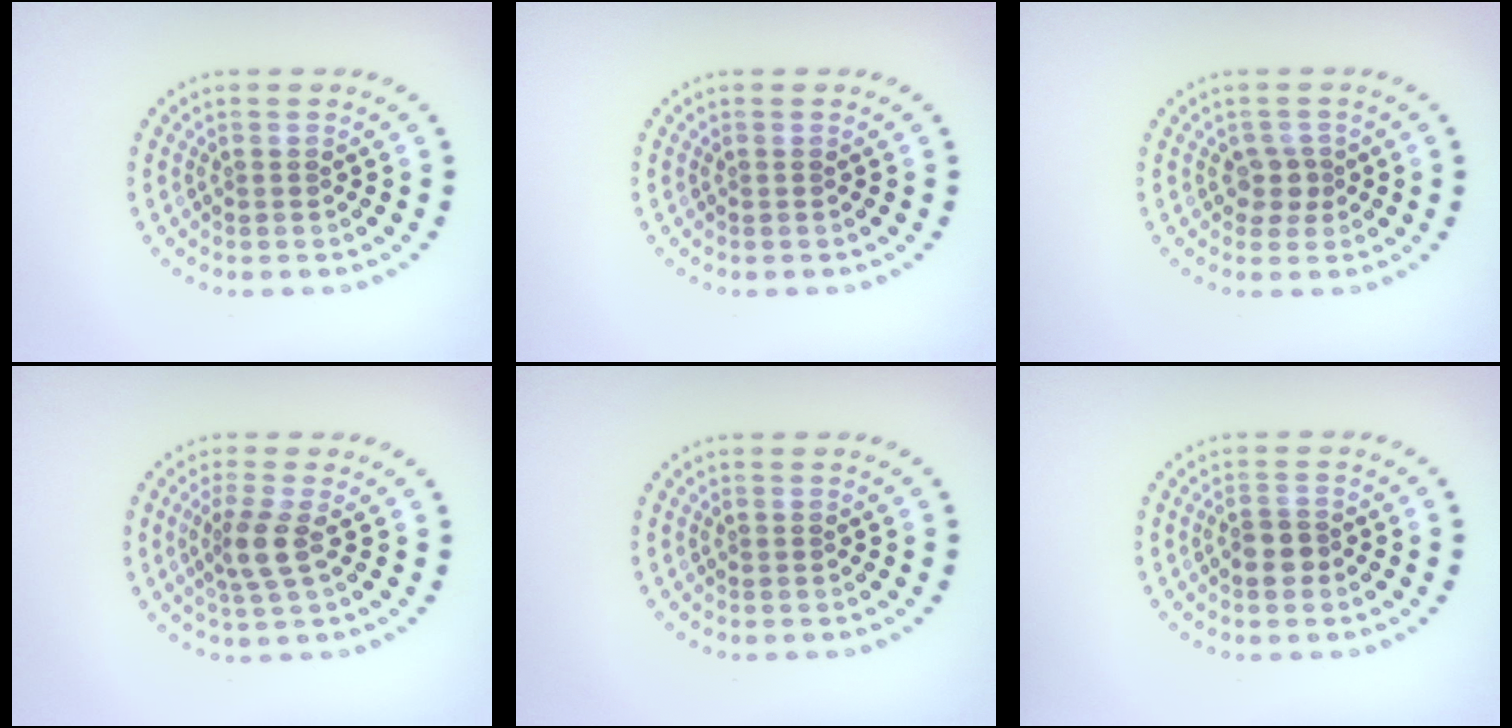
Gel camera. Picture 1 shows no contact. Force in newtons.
{"total": 0.0}
{"total": 1.7, "press": 1.4, "slide": 1.0}
{"total": 2.7, "press": 2.1, "slide": 1.7}
{"total": 0.0}
{"total": 1.9, "press": 1.7, "slide": 0.9}